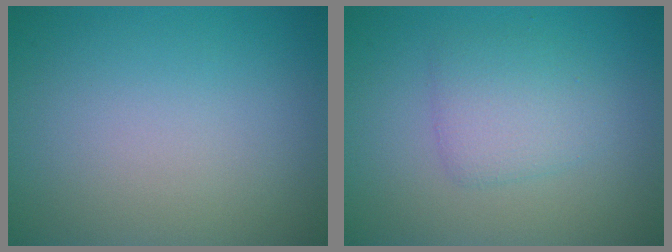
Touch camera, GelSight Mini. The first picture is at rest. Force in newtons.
{"total": 2.7, "press": 2.7, "slide": 0.1}